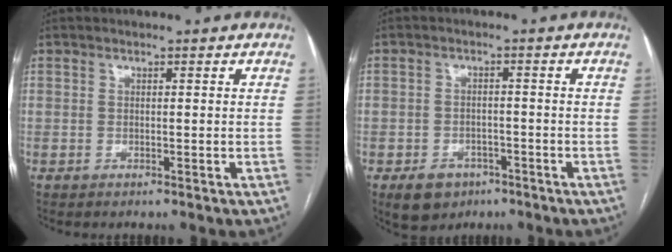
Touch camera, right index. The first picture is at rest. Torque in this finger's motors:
{"motor_torque": [-0.17, -0.24, -0.34, -0.11]}